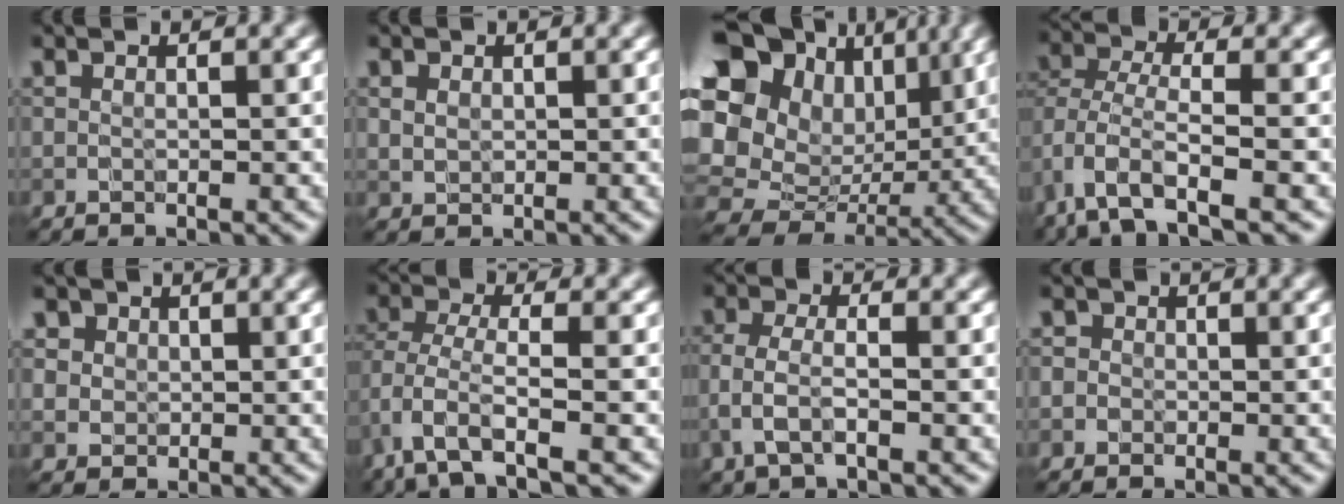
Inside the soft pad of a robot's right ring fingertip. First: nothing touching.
{"total": 0.9, "force": [0.4, 0.7, 0.4], "torque": [-0.006, -0.002, 0.011]}
{"total": 16.6, "force": [3.9, 13.5, 8.9], "torque": [-0.205, 0.009, 0.086]}
{"total": 4.9, "force": [-2.8, 2.0, 3.5], "torque": [-0.065, -0.007, -0.063]}
{"total": 3.0, "force": [1.4, 2.5, 0.9], "torque": [-0.013, 0.005, 0.022]}
{"total": 4.2, "force": [-2.3, 1.5, 3.1], "torque": [-0.067, -0.008, -0.054]}
{"total": 2.7, "force": [-1.2, 1.0, 2.1], "torque": [-0.049, -0.002, -0.030]}
{"total": 1.4, "force": [0.0, 1.4, 0.1], "torque": [0.027, 0.005, -0.018]}